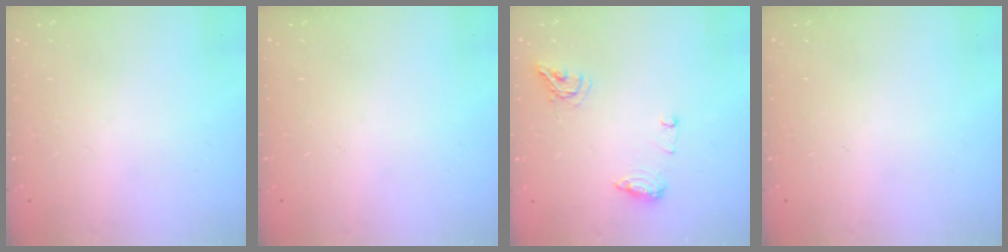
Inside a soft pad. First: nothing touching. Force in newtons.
{"total": 0.0}
{"total": 8.8, "press": 8.8, "slide": 0.5}
{"total": 0.0}